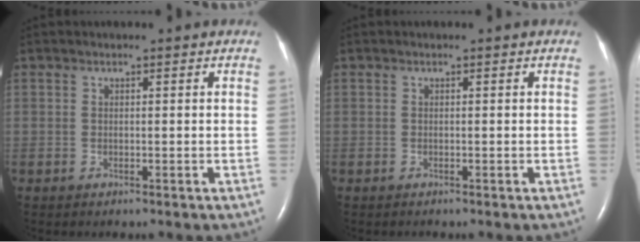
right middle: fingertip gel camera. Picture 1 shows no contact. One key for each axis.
{"total": 0.0}